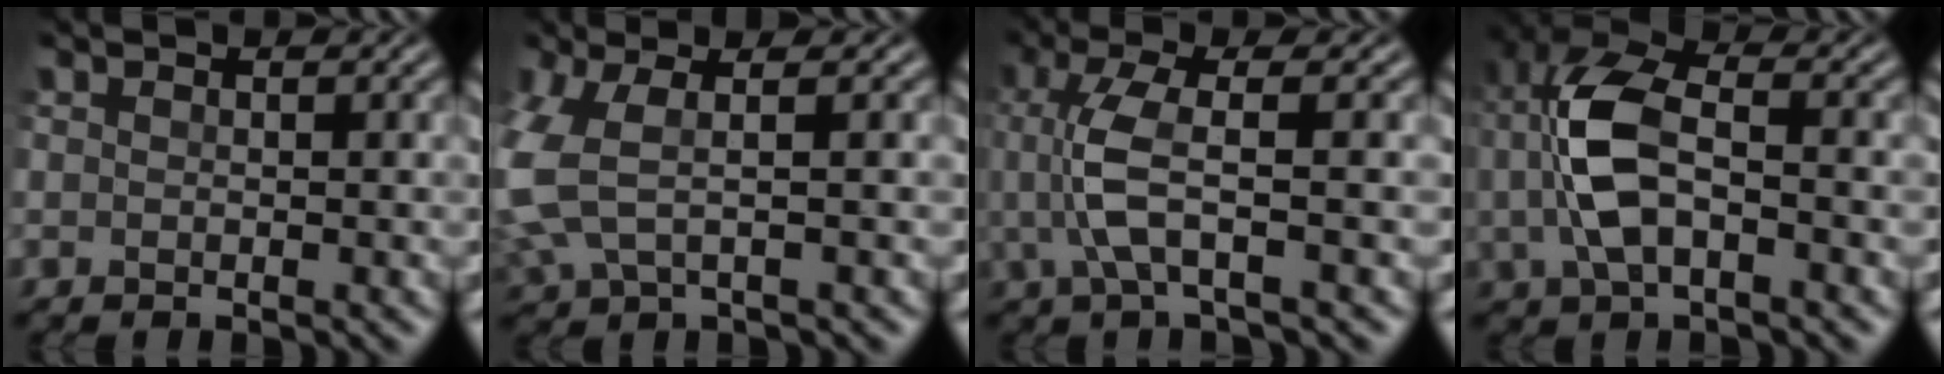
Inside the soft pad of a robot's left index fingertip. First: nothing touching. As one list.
[{"total": 5.6, "force": [-0.1, 2.8, 4.9], "torque": [-0.138, -0.001, -0.003]}, {"total": 4.4, "force": [-0.3, 1.0, 4.3], "torque": [-0.104, 0.004, -0.007]}, {"total": 7.1, "force": [-0.6, 3.6, 6.1], "torque": [-0.139, 0.011, -0.017]}]